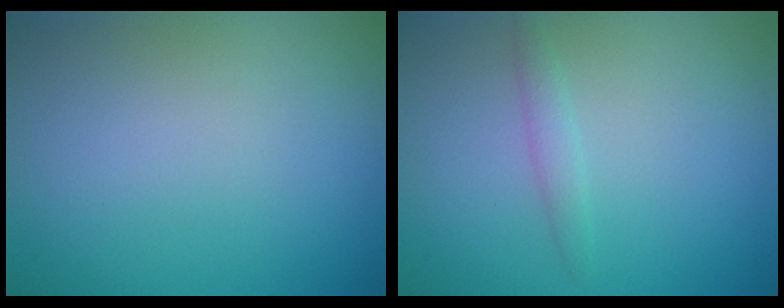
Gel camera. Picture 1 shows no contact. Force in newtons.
{"total": 1.0, "press": 1.0, "slide": 0.1}